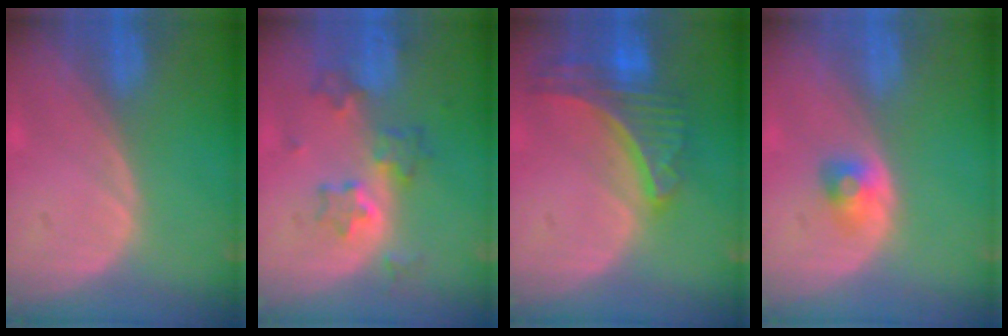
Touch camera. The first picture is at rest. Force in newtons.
{"total": 6.6, "press": 6.0, "slide": 2.7}
{"total": 8.9, "press": 7.8, "slide": 4.3}
{"total": 2.5, "press": 2.3, "slide": 0.9}